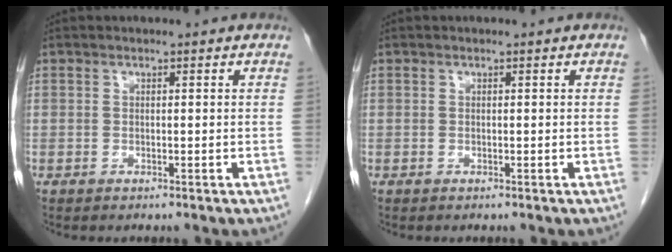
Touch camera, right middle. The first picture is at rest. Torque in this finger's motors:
{"motor_torque": [-0.22, 0.11, -0.02, -0.01]}